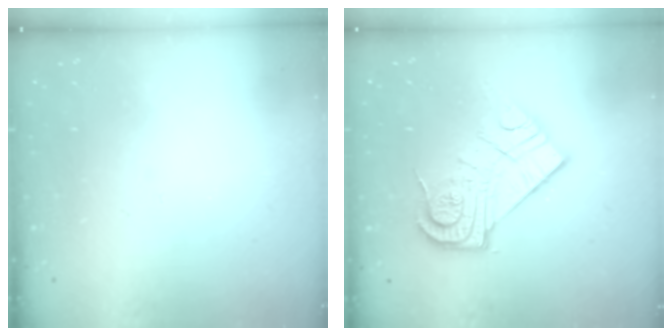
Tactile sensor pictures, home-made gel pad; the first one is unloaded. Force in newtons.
{"total": 16.8, "press": 16.7, "slide": 1.2}